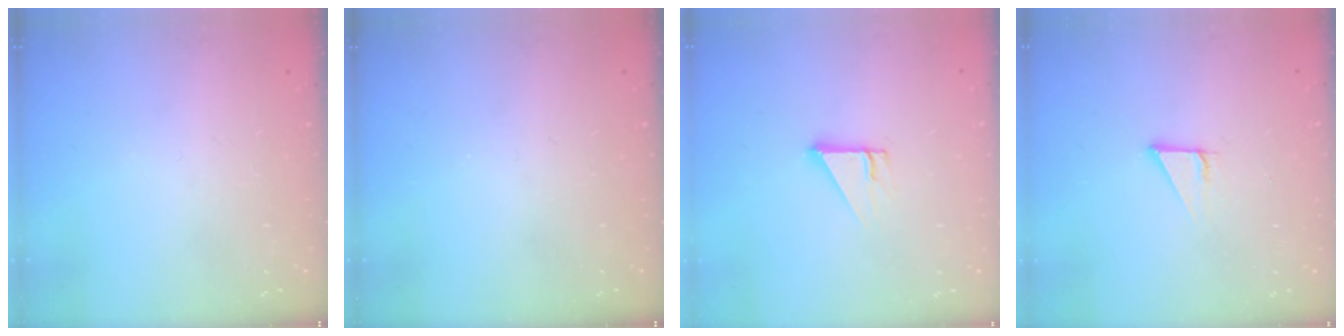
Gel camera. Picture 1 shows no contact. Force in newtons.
{"total": 0.0}
{"total": 2.9, "press": 2.9, "slide": 0.1}
{"total": 2.8, "press": 2.8, "slide": 0.1}